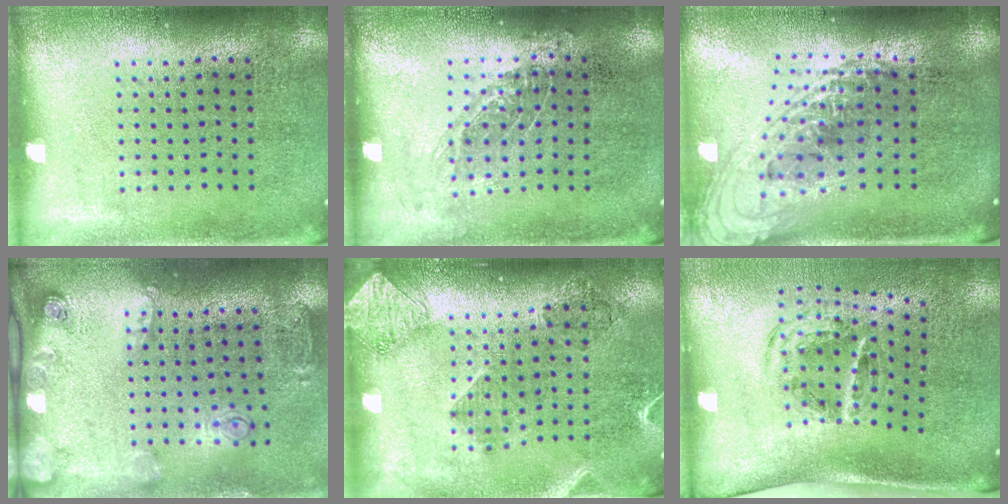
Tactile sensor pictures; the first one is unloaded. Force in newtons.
{"total": 0.9, "press": 0.8, "slide": 0.4}
{"total": 2.1, "press": 1.7, "slide": 1.3}
{"total": 2.0, "press": 1.4, "slide": 1.4}
{"total": 1.9, "press": 1.6, "slide": 0.9}
{"total": 1.5, "press": 1.1, "slide": 1.0}